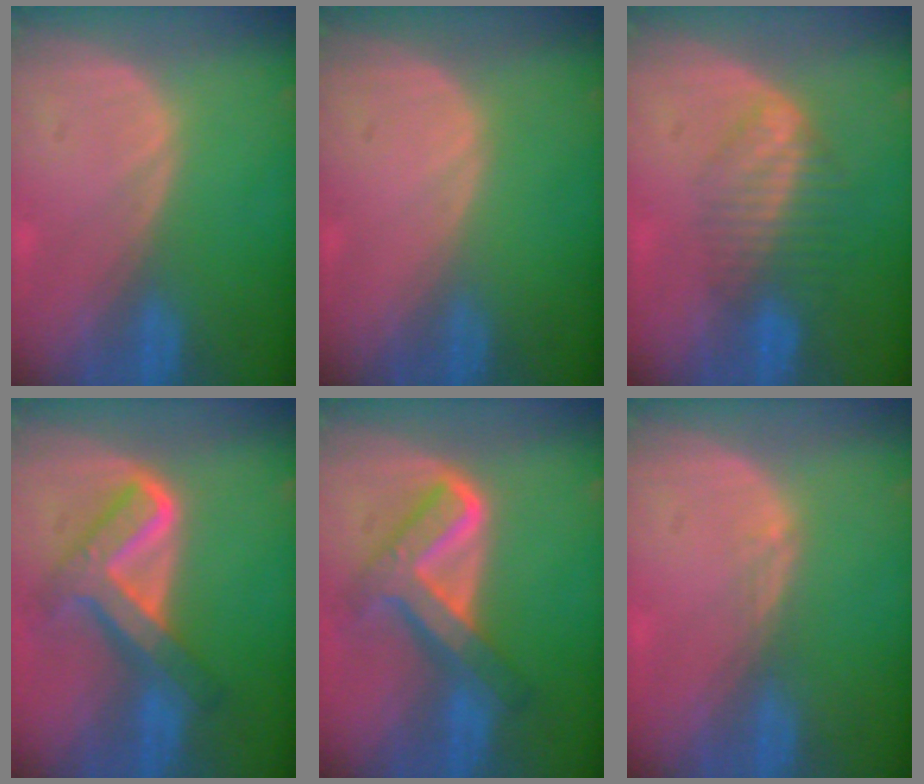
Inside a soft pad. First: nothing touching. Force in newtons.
{"total": 0.0}
{"total": 6.7, "press": 5.7, "slide": 3.5}
{"total": 8.2, "press": 8.2, "slide": 0.7}
{"total": 8.2, "press": 8.2, "slide": 0.7}
{"total": 1.0, "press": 0.7, "slide": 0.7}